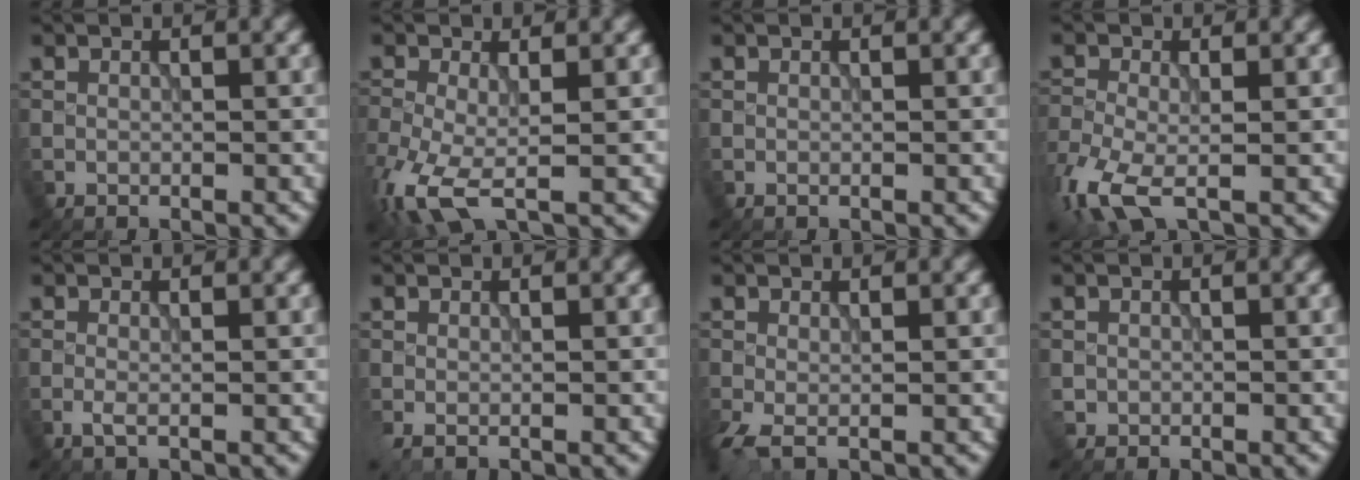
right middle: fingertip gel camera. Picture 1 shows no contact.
{"total": 6.2, "force": [-2.6, 2.7, 5.0], "torque": [-0.124, -0.019, -0.055]}
{"total": 0.0}
{"total": 6.0, "force": [-2.9, 2.8, 4.4], "torque": [-0.106, -0.015, -0.067]}
{"total": 0.8, "force": [-0.2, 0.0, 0.8], "torque": [-0.016, -0.003, -0.008]}
{"total": 0.9, "force": [0.1, 0.2, 0.8], "torque": [-0.020, 0.000, 0.000]}
{"total": 2.2, "force": [-0.6, 0.8, 1.9], "torque": [-0.050, -0.006, -0.014]}
{"total": 0.9, "force": [0.0, 0.9, 0.0], "torque": [0.000, -0.003, -0.001]}